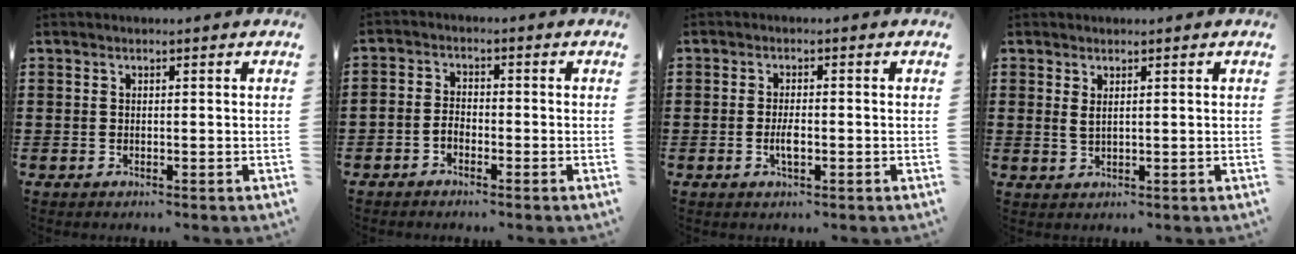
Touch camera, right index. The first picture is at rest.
{"total": 2.0, "force": [-1.6, 1.1, 0.6], "torque": [-0.017, 0.006, -0.033]}
{"total": 2.9, "force": [-0.8, 0.9, 2.6], "torque": [-0.054, -0.002, -0.016]}
{"total": 1.4, "force": [1.0, 0.3, 0.9], "torque": [-0.021, 0.003, 0.018]}